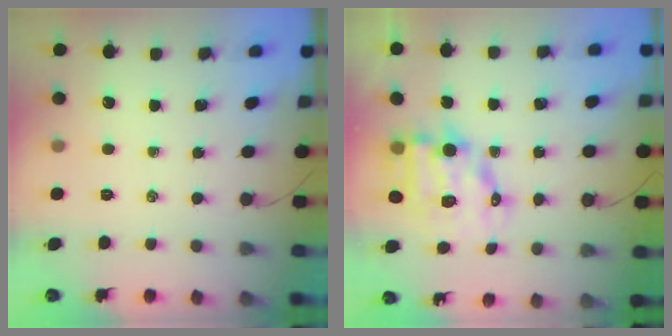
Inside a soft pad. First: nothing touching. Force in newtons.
{"total": 12.1, "press": 11.8, "slide": 3.0}